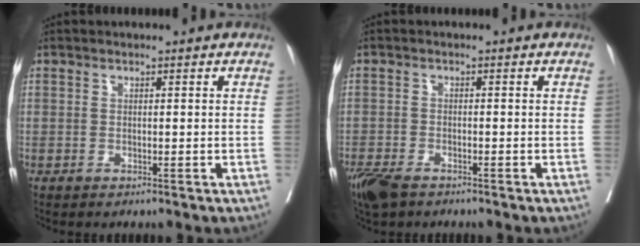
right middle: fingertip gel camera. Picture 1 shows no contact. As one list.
[{"total": 5.4, "force": [-4.1, 2.1, 2.8], "torque": [-0.053, -0.009, -0.074]}]